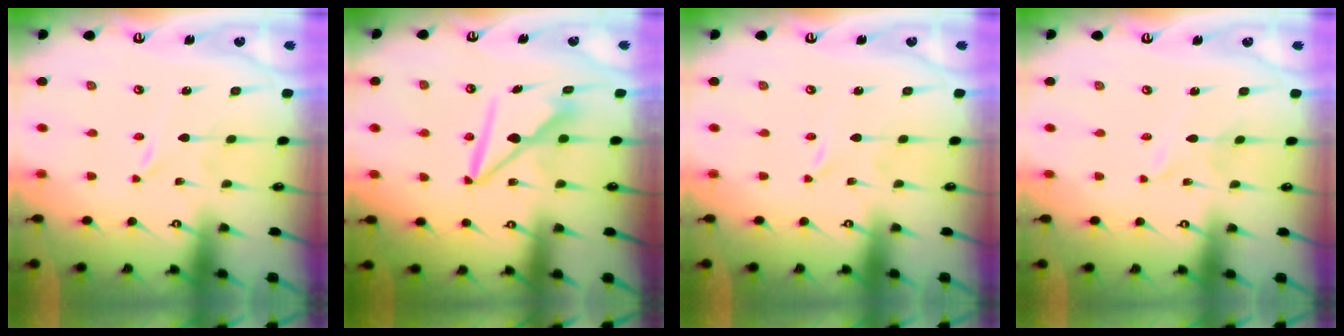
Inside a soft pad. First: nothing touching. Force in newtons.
{"total": 8.2, "press": 8.2, "slide": 0.7}
{"total": 0.0}
{"total": 1.7, "press": 1.6, "slide": 0.1}